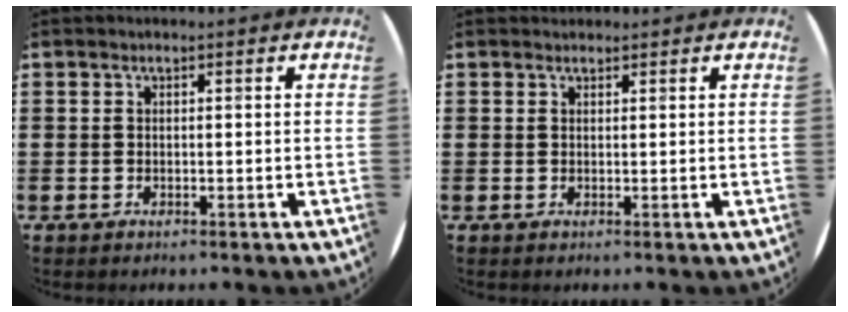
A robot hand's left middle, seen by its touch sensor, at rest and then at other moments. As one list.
[{"total": 0.7, "force": [0.6, 0.2, -0.1], "torque": [0.009, 0.000, 0.010]}]